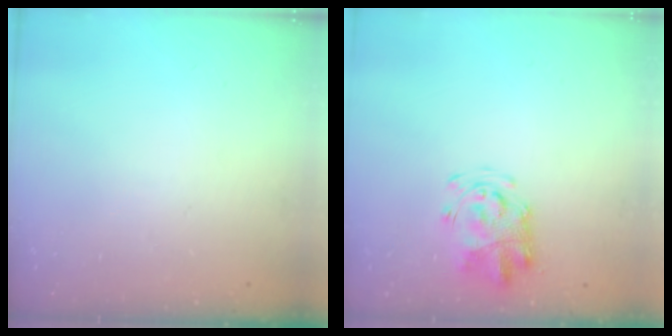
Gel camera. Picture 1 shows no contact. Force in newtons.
{"total": 4.1, "press": 4.1, "slide": 0.7}